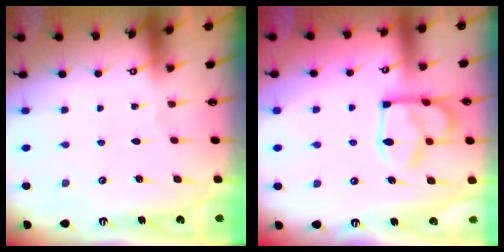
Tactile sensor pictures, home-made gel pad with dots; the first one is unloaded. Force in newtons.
{"total": 13.7, "press": 13.6, "slide": 1.3}